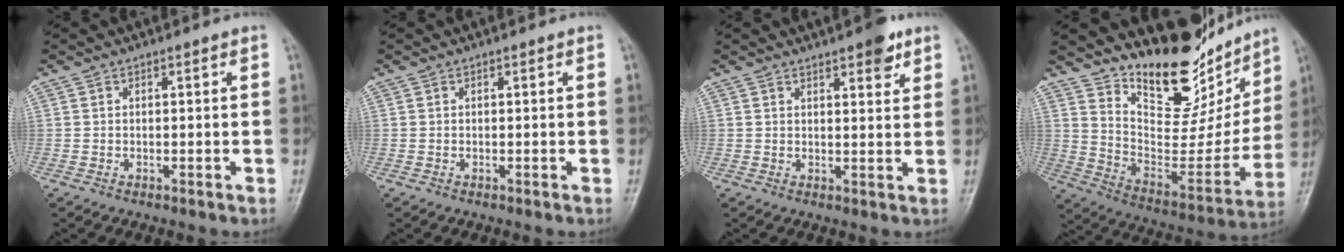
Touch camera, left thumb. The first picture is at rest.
{"total": 0.0}
{"total": 5.0, "force": [3.2, 1.7, 3.4], "torque": [-0.032, -0.015, 0.041]}
{"total": 22.2, "force": [17.3, 9.2, 10.4], "torque": [-0.101, -0.114, 0.275]}